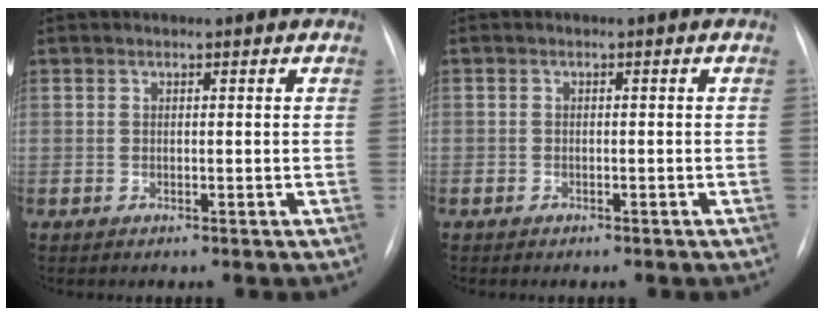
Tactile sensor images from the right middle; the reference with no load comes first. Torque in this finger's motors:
{"motor_torque": [1.12, -1.01, -0.18, -0.21]}